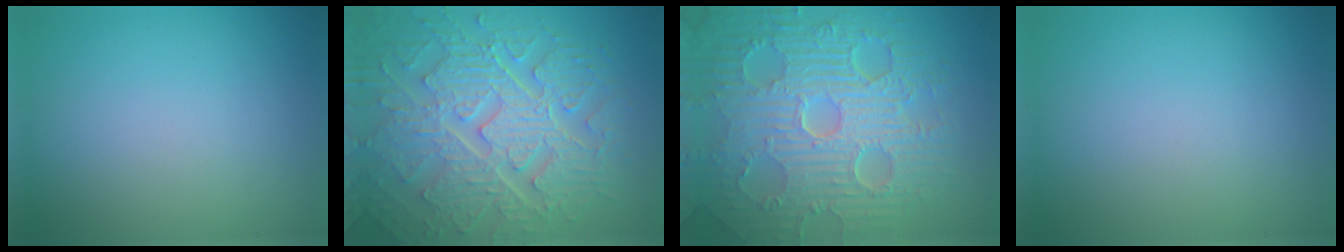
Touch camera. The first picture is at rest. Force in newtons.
{"total": 10.1, "press": 6.9, "slide": 7.3}
{"total": 11.0, "press": 7.2, "slide": 8.3}
{"total": 0.0}